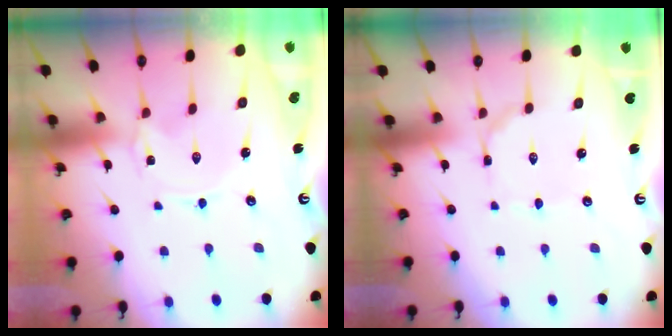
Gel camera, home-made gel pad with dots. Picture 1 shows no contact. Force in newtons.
{"total": 2.2, "press": 2.2, "slide": 0.2}